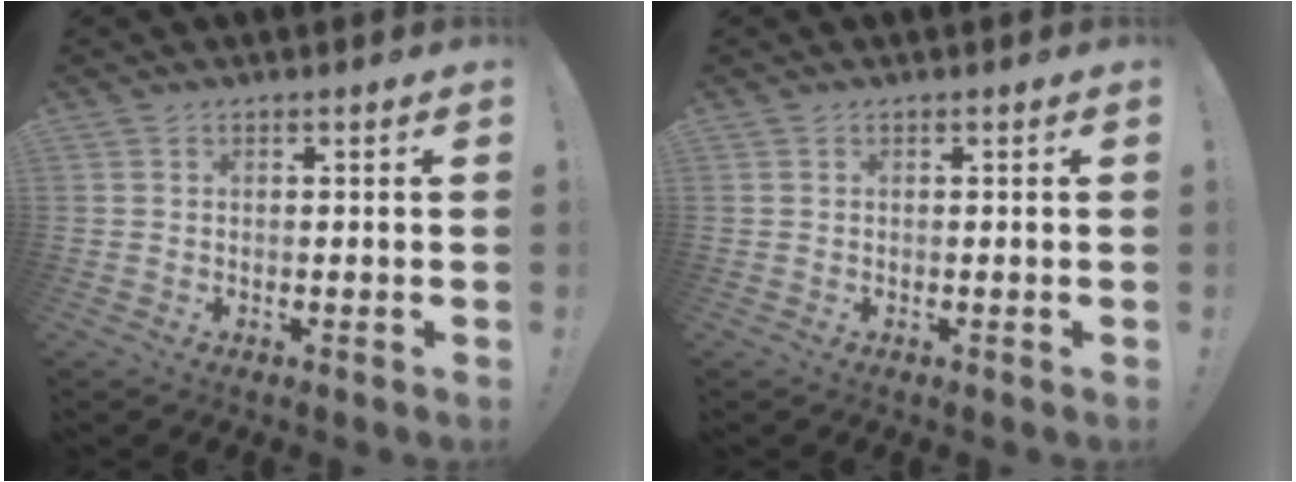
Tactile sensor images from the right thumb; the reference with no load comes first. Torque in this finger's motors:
{"motor_torque": [0.00, 0.00, 0.00, 0.00, 0.00]}